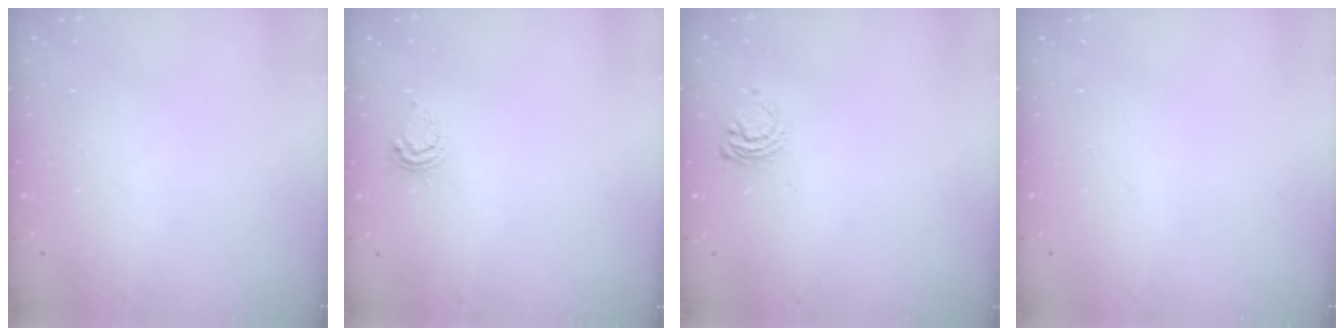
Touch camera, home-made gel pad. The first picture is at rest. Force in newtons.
{"total": 3.5, "press": 3.4, "slide": 0.4}
{"total": 6.4, "press": 6.4, "slide": 0.4}
{"total": 0.0}